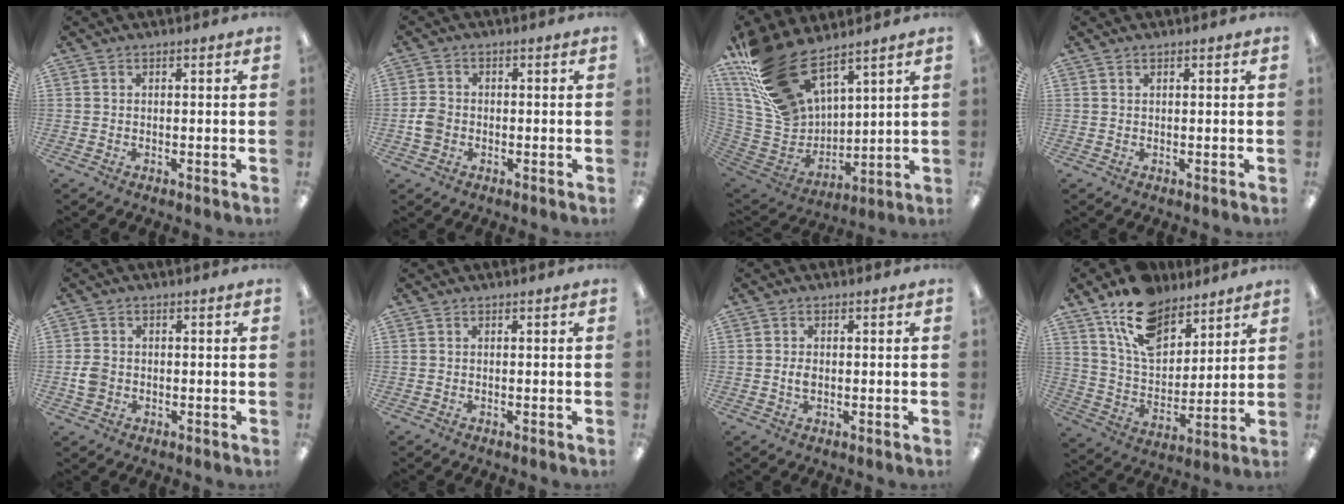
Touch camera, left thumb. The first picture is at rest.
{"total": 3.6, "force": [-0.9, 3.0, 1.8], "torque": [-0.030, 0.009, -0.016]}
{"total": 20.9, "force": [14.9, 10.1, 10.6], "torque": [-0.240, -0.081, 0.281]}
{"total": 0.7, "force": [0.5, 0.3, 0.4], "torque": [-0.011, 0.002, 0.008]}
{"total": 3.5, "force": [-0.5, 2.9, 1.8], "torque": [-0.023, 0.003, -0.009]}
{"total": 0.0}
{"total": 2.0, "force": [0.0, 1.3, 1.5], "torque": [-0.029, 0.002, -0.001]}
{"total": 15.6, "force": [11.1, 8.3, 7.2], "torque": [-0.130, -0.054, 0.205]}